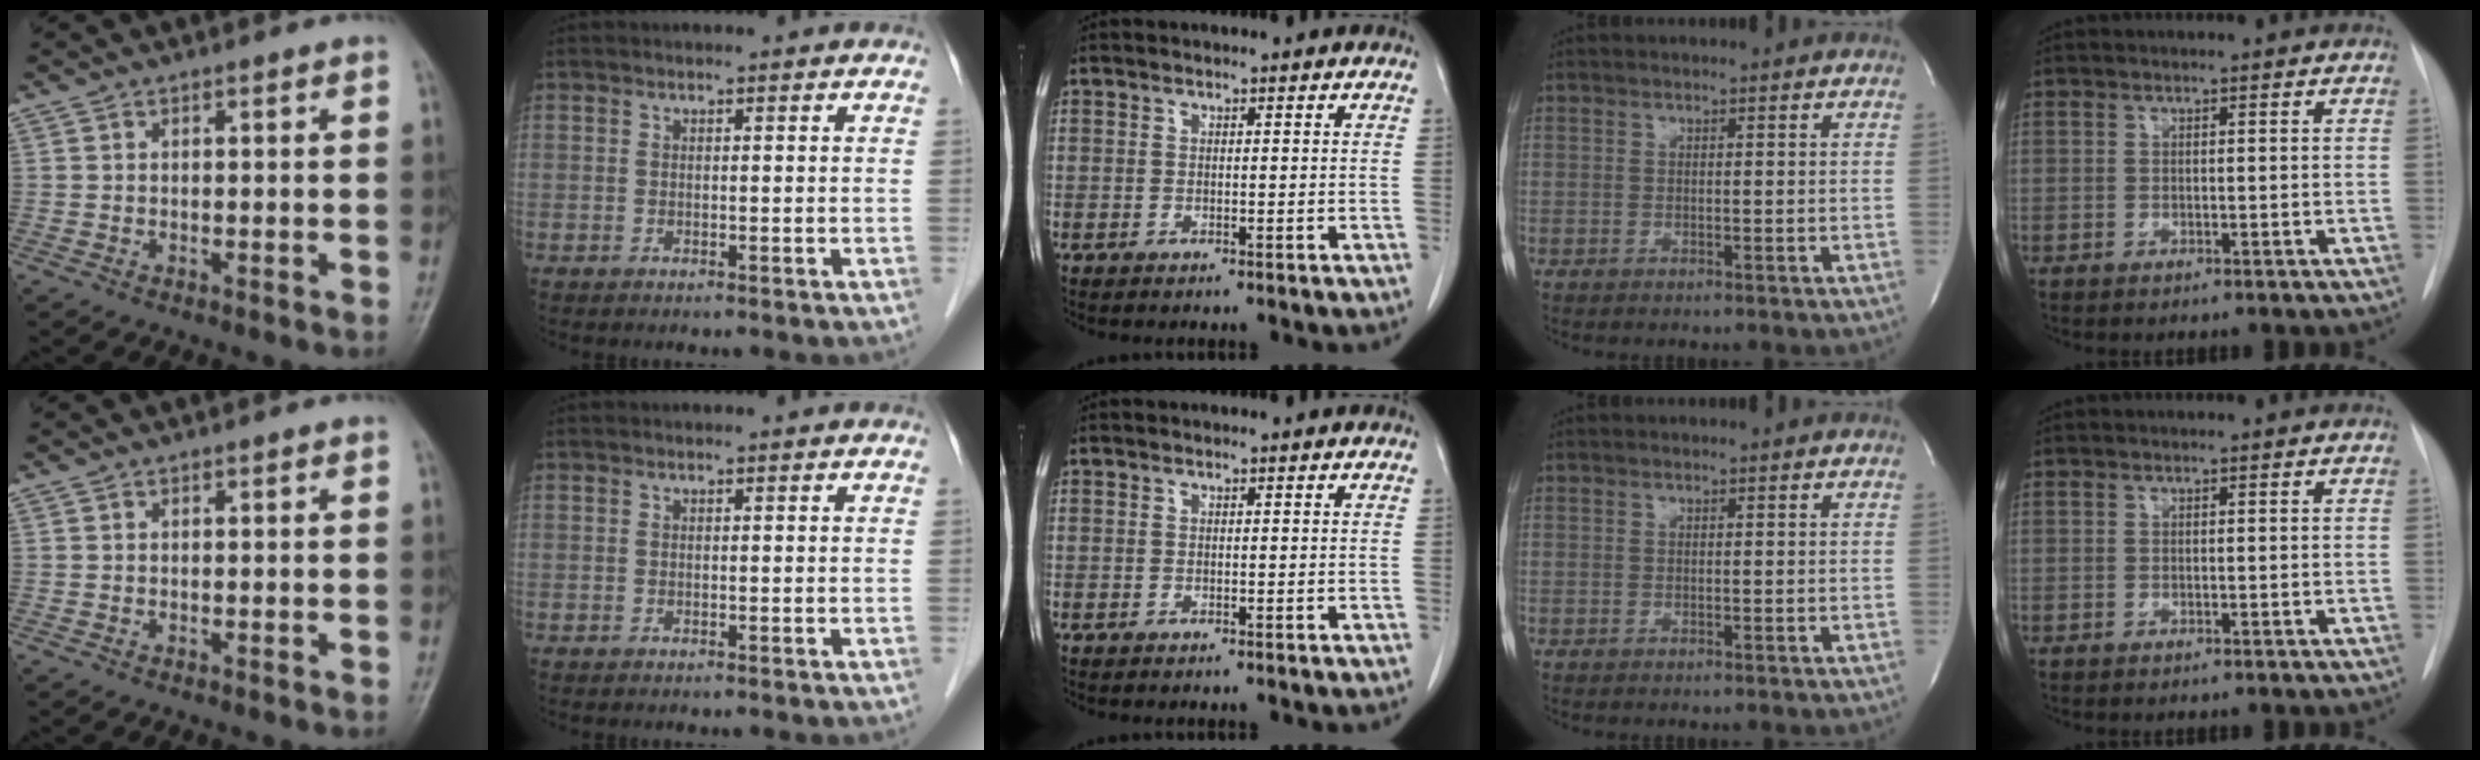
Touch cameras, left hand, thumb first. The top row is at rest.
{}